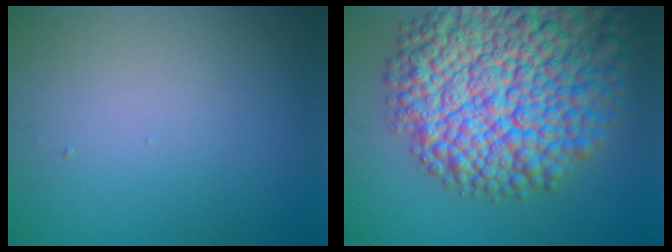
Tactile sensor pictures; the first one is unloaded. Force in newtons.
{"total": 17.1, "press": 17.1, "slide": 0.8}